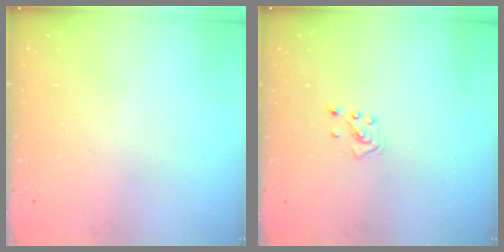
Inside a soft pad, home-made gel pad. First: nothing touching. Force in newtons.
{"total": 2.1, "press": 2.0, "slide": 0.3}